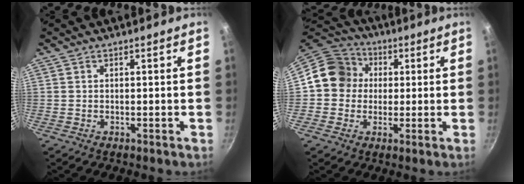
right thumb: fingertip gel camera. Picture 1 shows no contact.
{"total": 10.8, "force": [1.0, 10.0, 4.1], "torque": [-0.036, 0.026, -0.005]}